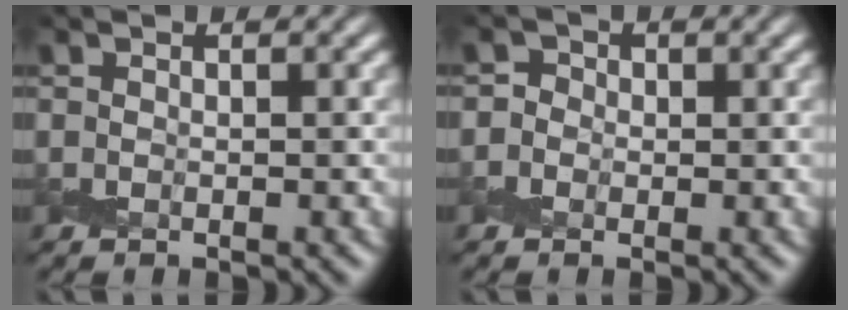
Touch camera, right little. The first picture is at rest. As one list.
[{"total": 1.6, "force": [-0.3, 1.5, 0.4], "torque": [0.003, 0.005, -0.014]}]